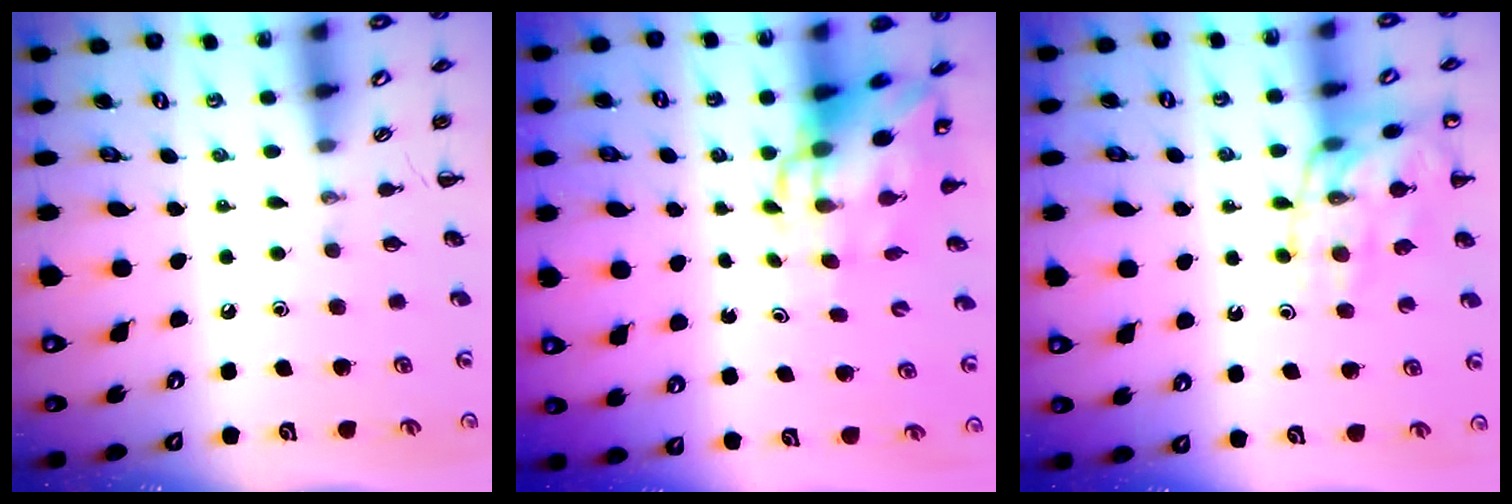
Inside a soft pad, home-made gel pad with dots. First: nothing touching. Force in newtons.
{"total": 8.6, "press": 8.3, "slide": 2.3}
{"total": 15.8, "press": 15.6, "slide": 2.1}